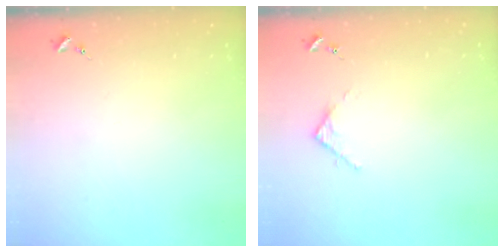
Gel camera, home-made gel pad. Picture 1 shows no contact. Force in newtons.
{"total": 2.8, "press": 2.8, "slide": 0.4}